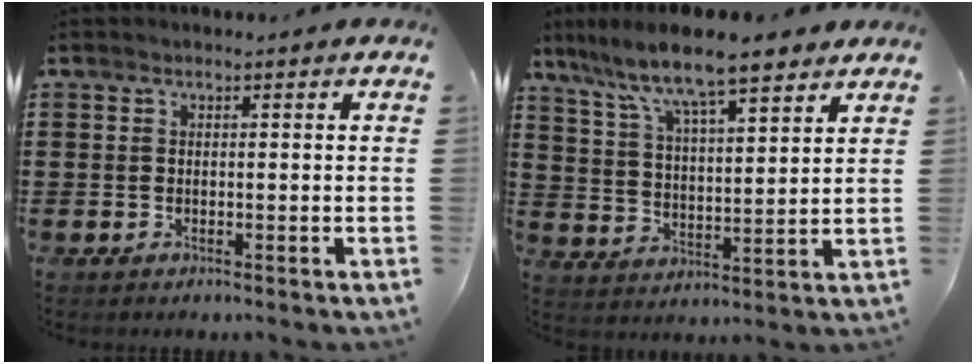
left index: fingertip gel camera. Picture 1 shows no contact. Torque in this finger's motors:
{"motor_torque": [2.14, 0.00, 1.05, 0.21]}